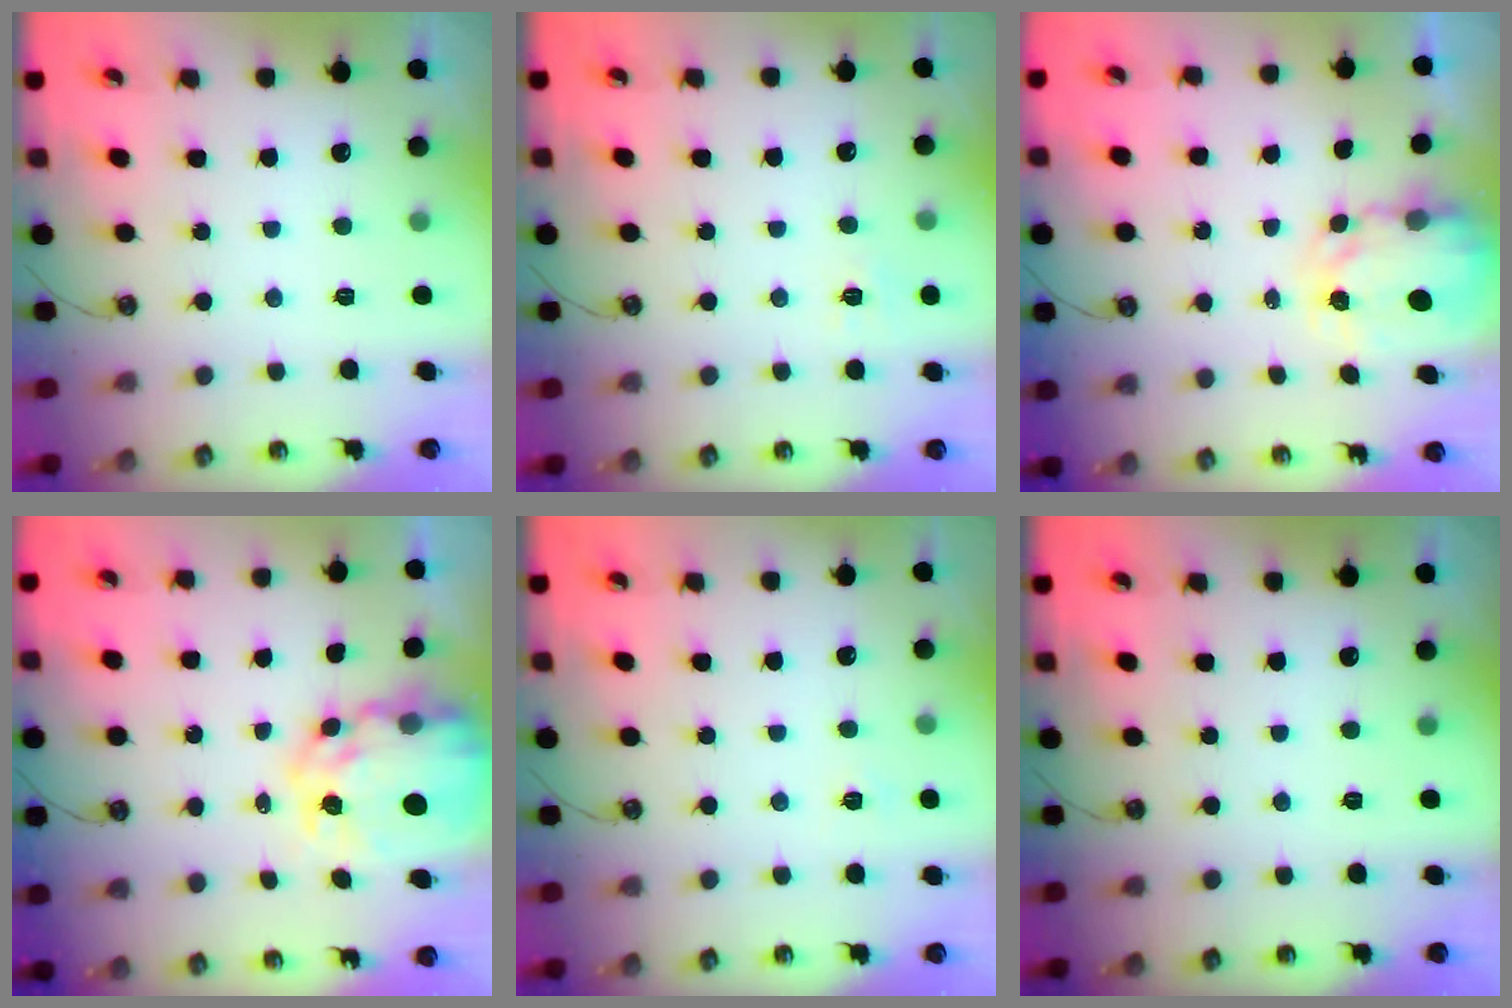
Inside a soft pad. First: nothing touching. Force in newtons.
{"total": 6.4, "press": 6.3, "slide": 0.6}
{"total": 3.9, "press": 3.9, "slide": 0.2}
{"total": 12.7, "press": 12.7, "slide": 1.2}
{"total": 3.2, "press": 3.2, "slide": 0.5}
{"total": 0.0}